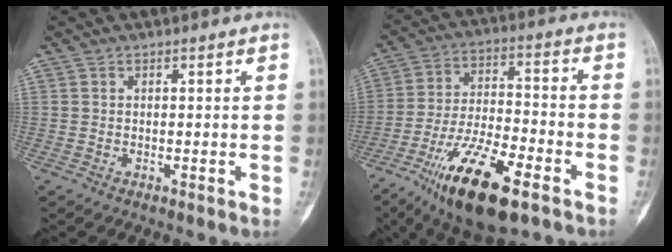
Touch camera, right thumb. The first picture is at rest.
{"total": 18.1, "force": [-10.1, 5.9, 13.8], "torque": [-0.249, 0.040, -0.175]}